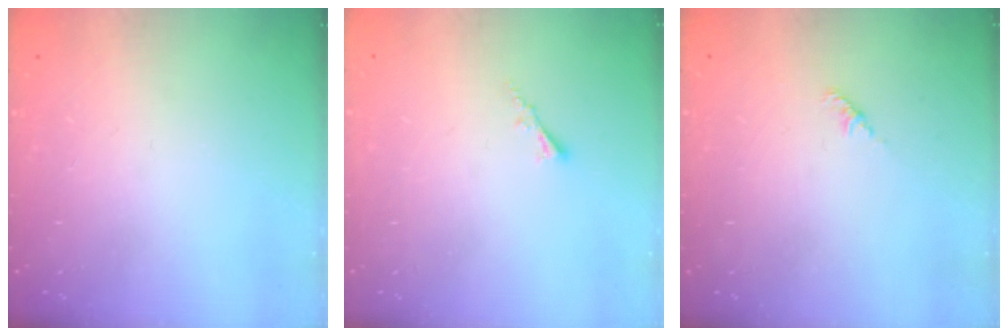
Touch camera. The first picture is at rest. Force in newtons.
{"total": 1.8, "press": 1.7, "slide": 0.5}
{"total": 1.8, "press": 1.7, "slide": 0.6}